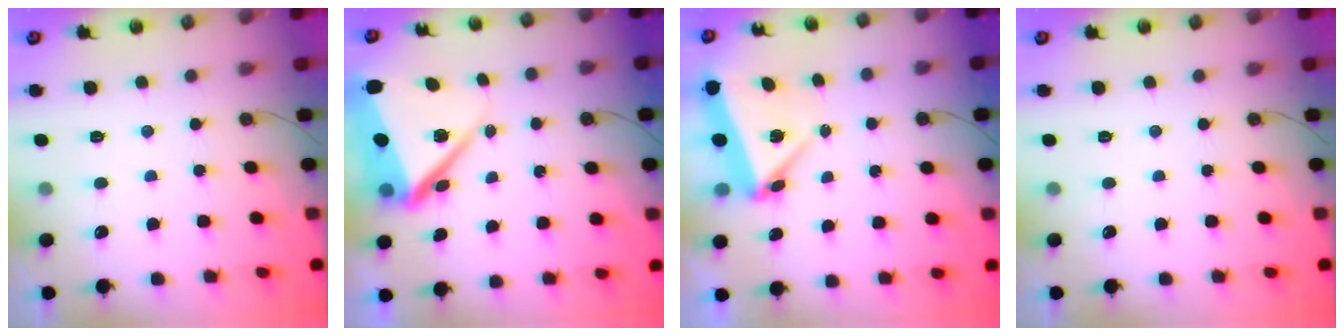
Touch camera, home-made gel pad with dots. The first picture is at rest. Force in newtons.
{"total": 12.2, "press": 11.3, "slide": 4.5}
{"total": 5.5, "press": 5.5, "slide": 0.4}
{"total": 0.0}